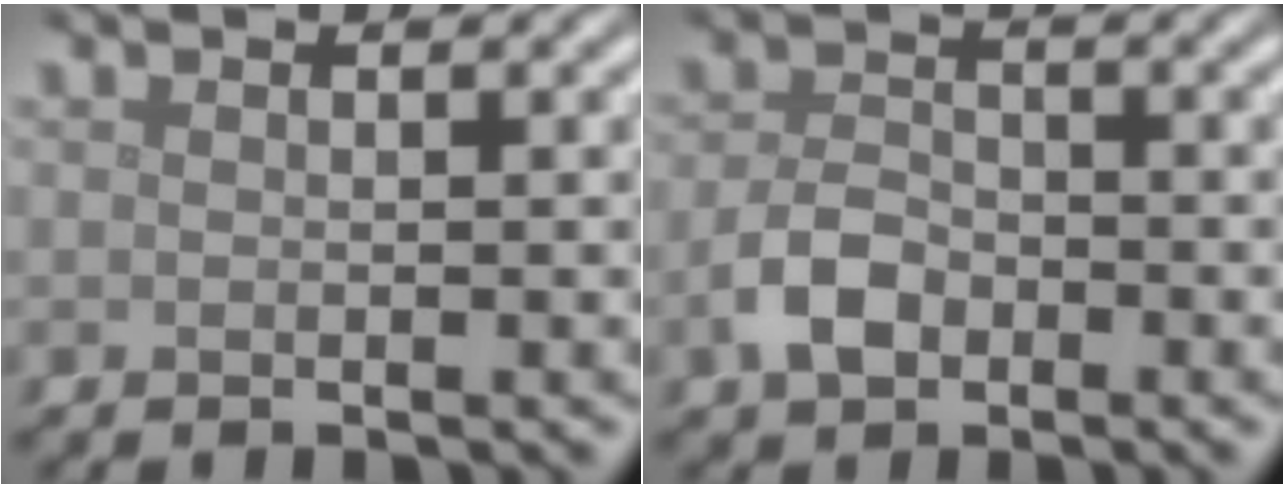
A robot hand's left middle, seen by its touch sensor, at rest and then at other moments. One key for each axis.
{"total": 3.2, "fx": -1.5, "fy": 2.0, "fz": 1.9, "tx": -0.038, "ty": 0.003, "tz": -0.035}